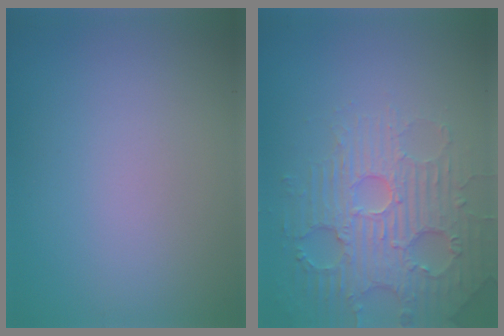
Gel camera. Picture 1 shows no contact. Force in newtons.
{"total": 4.8, "press": 4.5, "slide": 1.5}